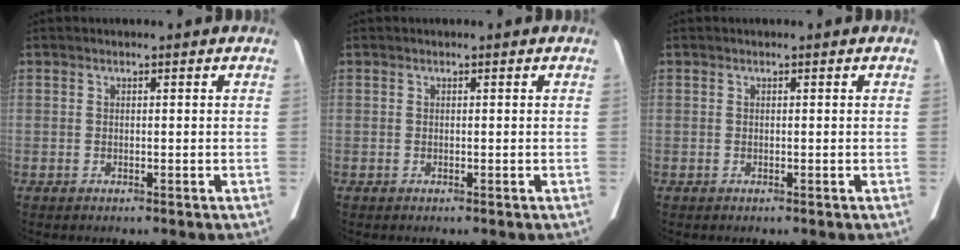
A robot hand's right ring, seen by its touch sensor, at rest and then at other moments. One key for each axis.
{"total": 0.0}
{"total": 0.0}